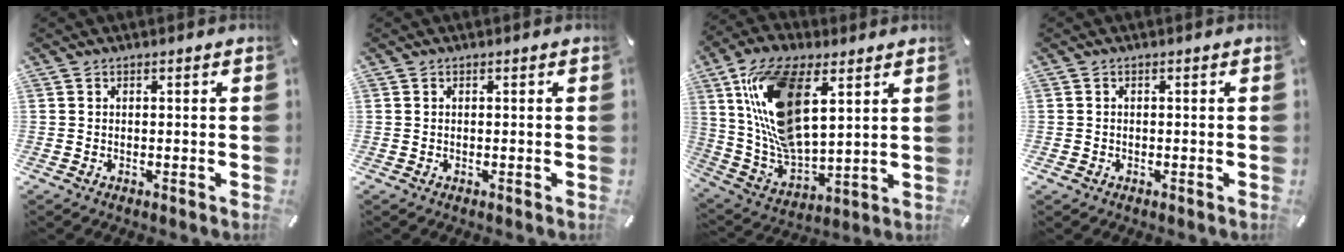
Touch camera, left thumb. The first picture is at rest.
{"total": 0.0}
{"total": 20.5, "force": [8.6, 10.5, 15.3], "torque": [-0.341, -0.028, 0.148]}
{"total": 0.6, "force": [-0.3, 0.5, 0.0], "torque": [0.002, 0.004, -0.007]}